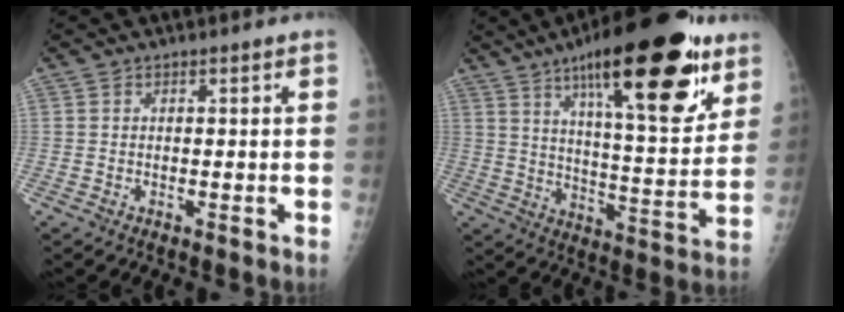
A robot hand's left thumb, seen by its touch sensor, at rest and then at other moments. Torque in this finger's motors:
{"motor_torque": [2.56, 1.85, 1.86, -0.91, 0.60]}